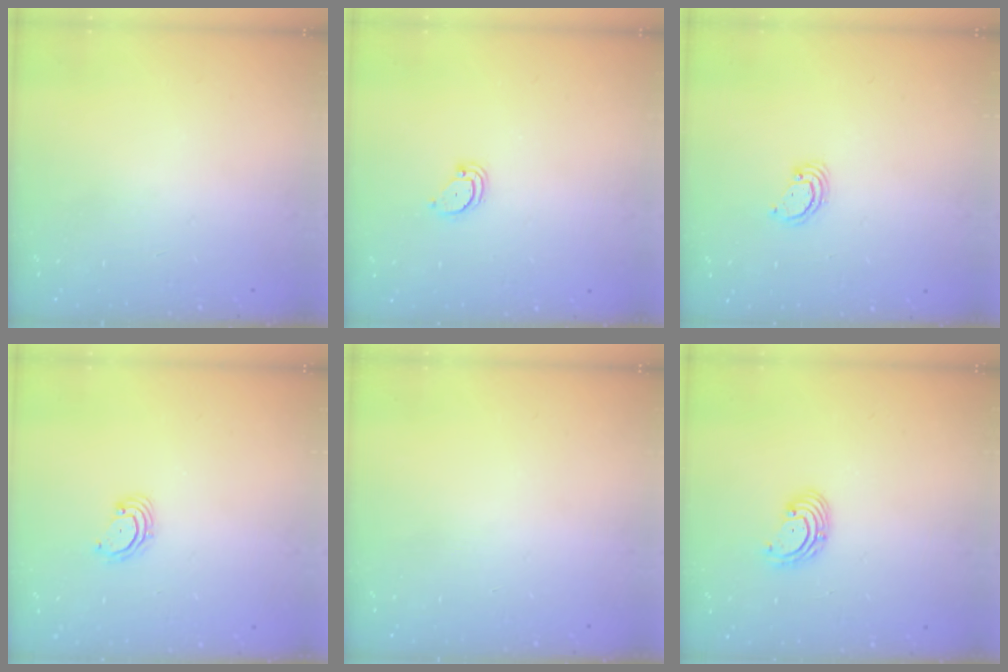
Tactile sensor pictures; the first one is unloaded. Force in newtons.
{"total": 2.1, "press": 2.1, "slide": 0.1}
{"total": 2.3, "press": 2.3, "slide": 0.1}
{"total": 2.7, "press": 2.7, "slide": 0.3}
{"total": 0.0}
{"total": 2.7, "press": 2.7, "slide": 0.3}